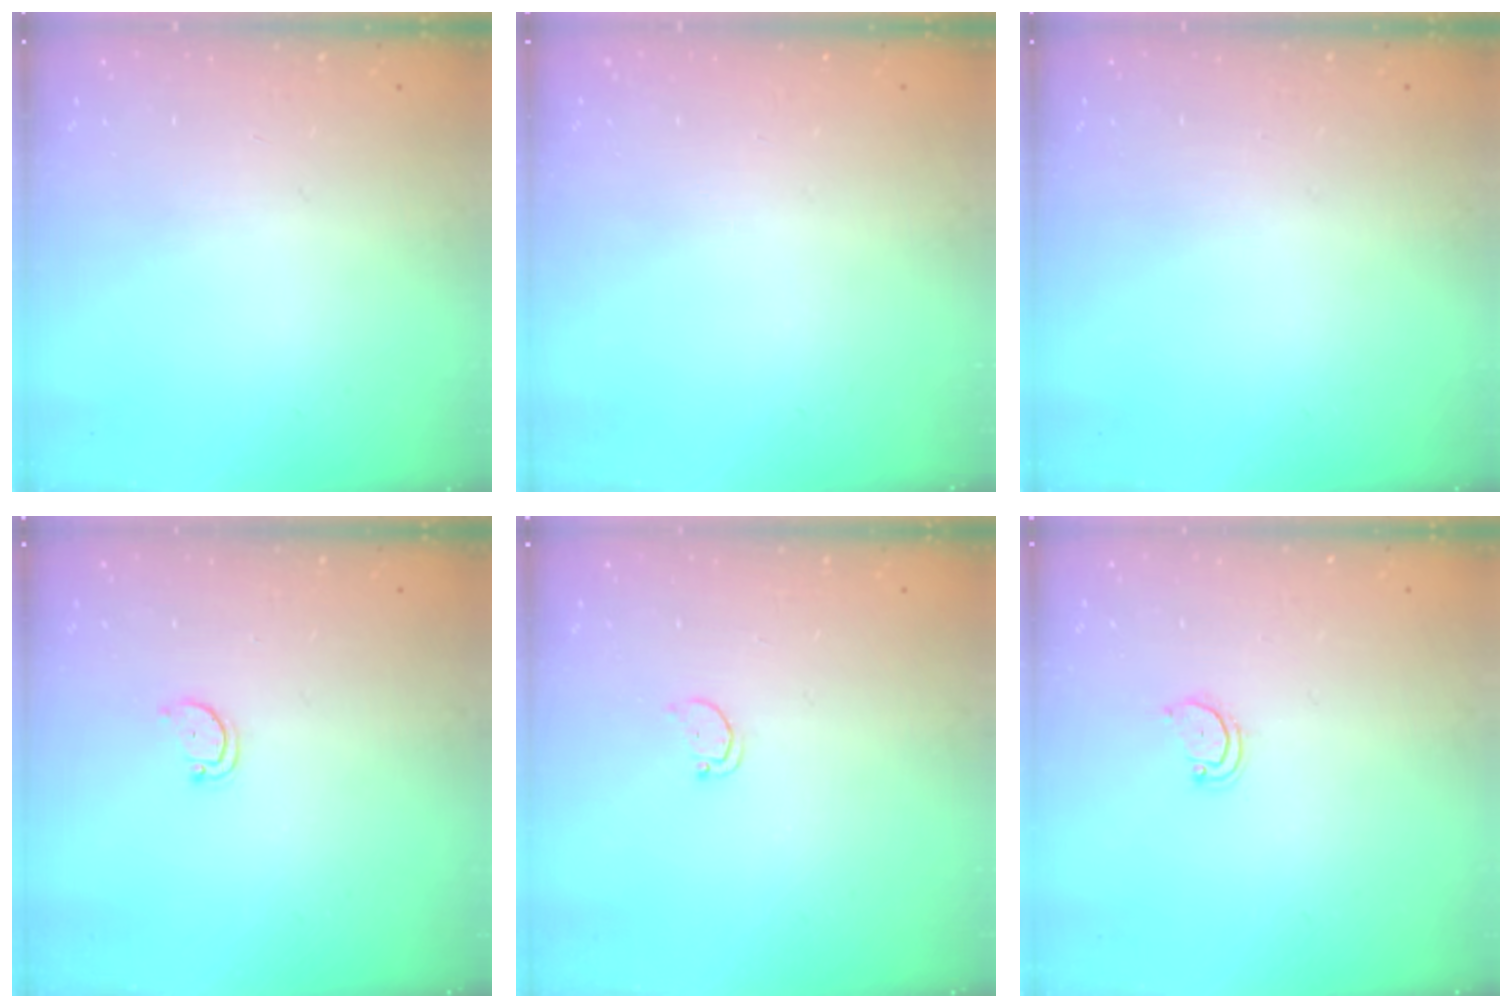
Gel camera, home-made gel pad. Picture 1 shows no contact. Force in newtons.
{"total": 0.0}
{"total": 0.0}
{"total": 2.3, "press": 2.3, "slide": 0.4}
{"total": 1.7, "press": 1.7, "slide": 0.2}
{"total": 3.5, "press": 3.5, "slide": 0.5}